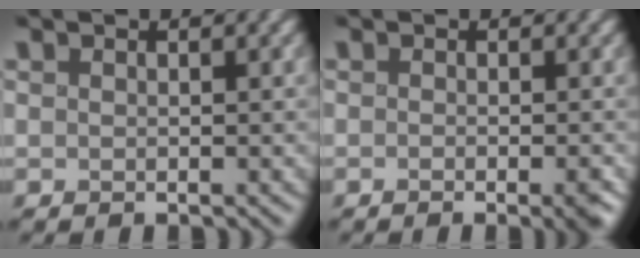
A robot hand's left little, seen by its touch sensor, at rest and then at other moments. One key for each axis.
{"total": 1.8, "fx": -0.6, "fy": 0.4, "fz": 1.6, "tx": -0.009, "ty": 0.001, "tz": -0.012}